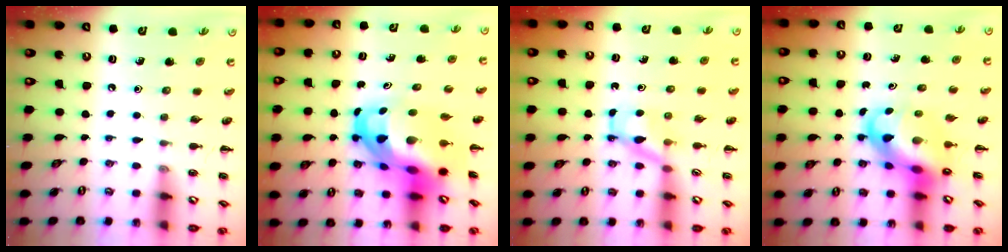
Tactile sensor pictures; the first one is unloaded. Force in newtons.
{"total": 13.4, "press": 12.9, "slide": 3.4}
{"total": 4.1, "press": 4.0, "slide": 0.8}
{"total": 8.8, "press": 8.4, "slide": 2.7}